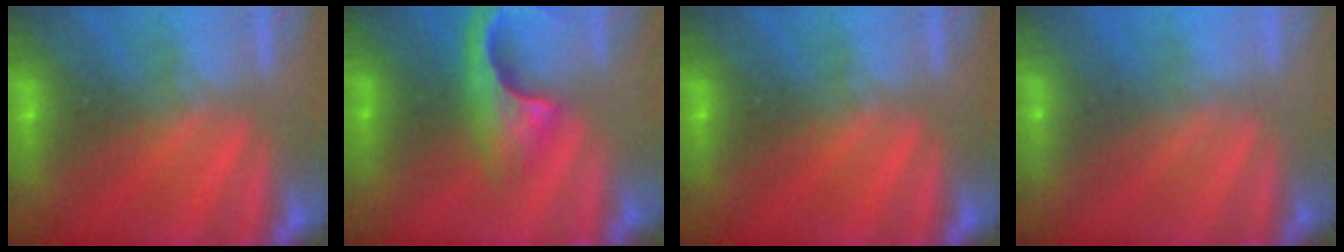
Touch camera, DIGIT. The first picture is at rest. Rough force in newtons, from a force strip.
{"total": 4.7}
{"total": 0.0}
{"total": 2.9}